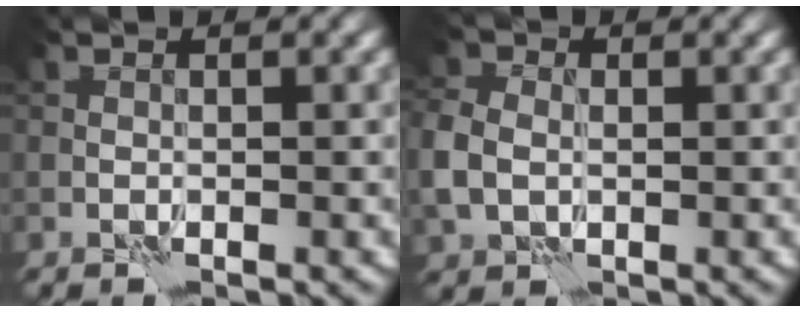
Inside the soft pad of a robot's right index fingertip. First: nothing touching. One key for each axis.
{"total": 3.9, "fx": -0.3, "fy": 3.0, "fz": 2.5, "tx": -0.069, "ty": -0.005, "tz": -0.005}